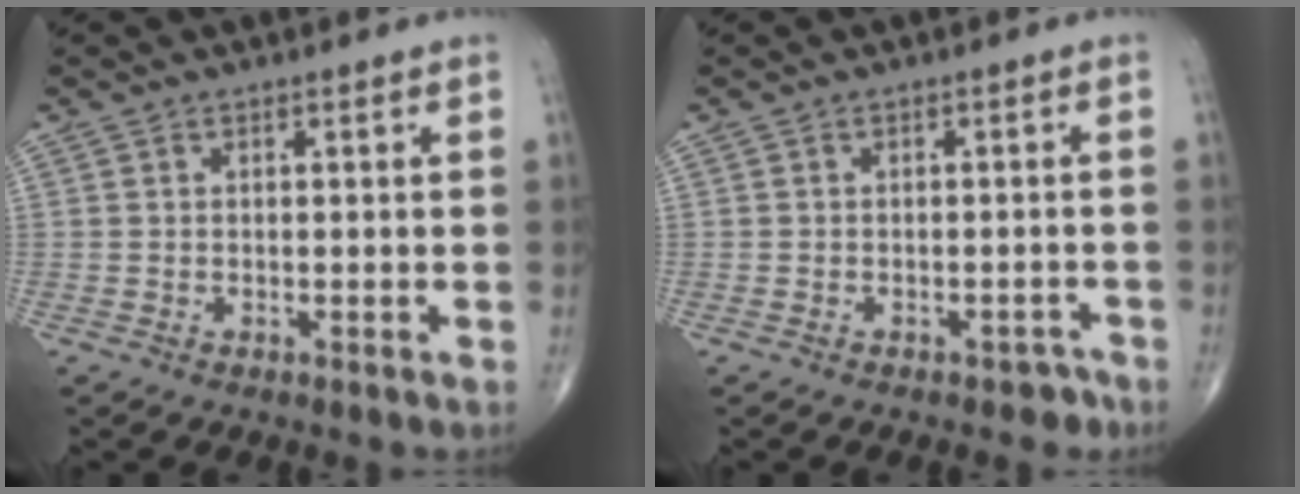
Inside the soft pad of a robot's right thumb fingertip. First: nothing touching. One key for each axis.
{"total": 2.5, "fx": -1.9, "fy": 1.5, "fz": 0.6, "tx": -0.002, "ty": 0.018, "tz": -0.022}